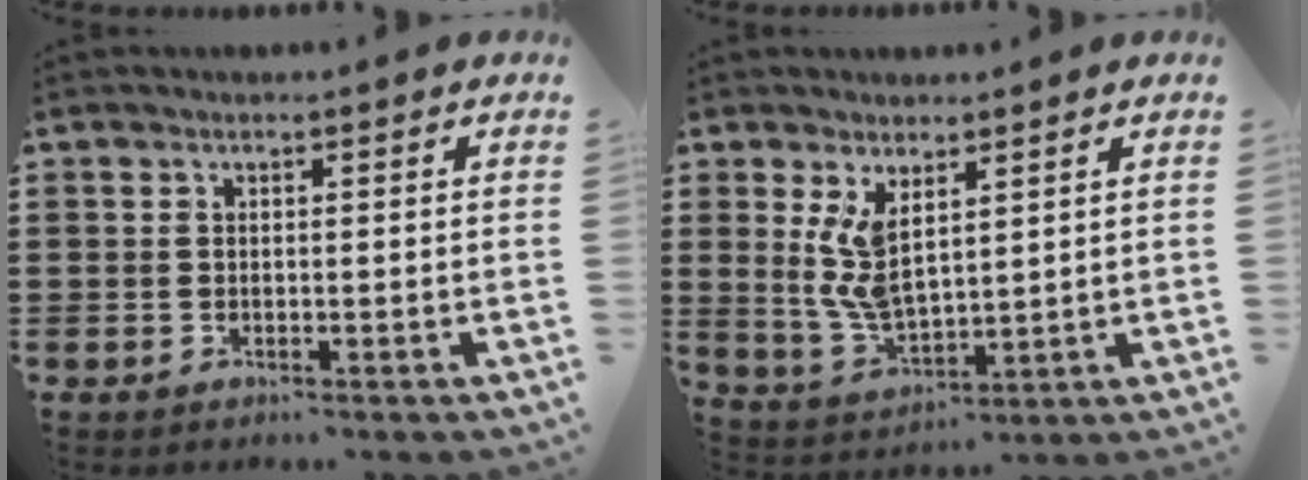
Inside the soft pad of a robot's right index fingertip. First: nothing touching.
{"total": 6.9, "force": [2.3, 3.4, 5.6], "torque": [-0.133, -0.009, 0.039]}